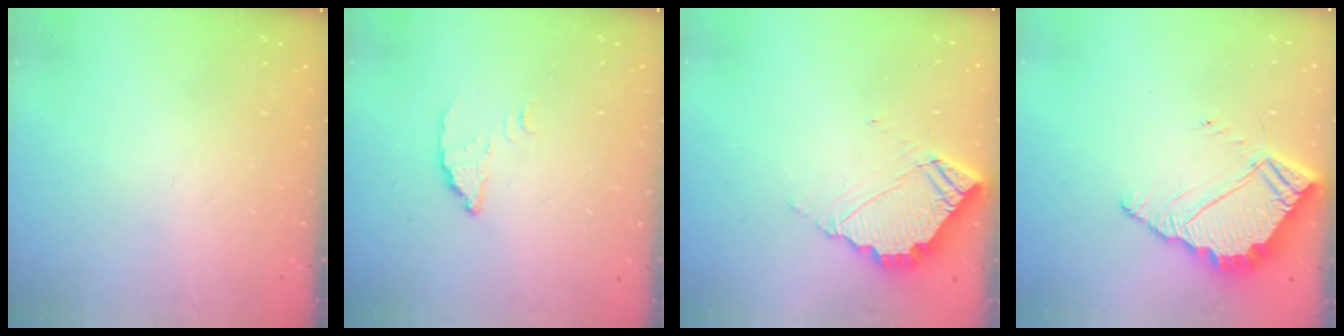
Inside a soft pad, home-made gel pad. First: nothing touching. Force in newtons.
{"total": 2.8, "press": 2.7, "slide": 0.2}
{"total": 6.8, "press": 6.8, "slide": 0.2}
{"total": 7.4, "press": 7.4, "slide": 0.3}